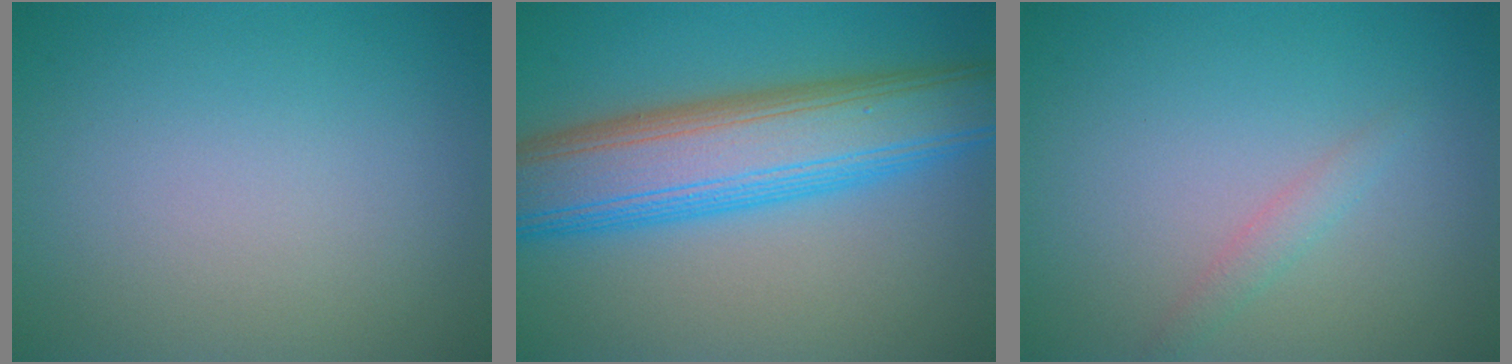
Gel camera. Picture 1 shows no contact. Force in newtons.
{"total": 10.5, "press": 10.5, "slide": 0.2}
{"total": 1.1, "press": 1.1, "slide": 0.1}